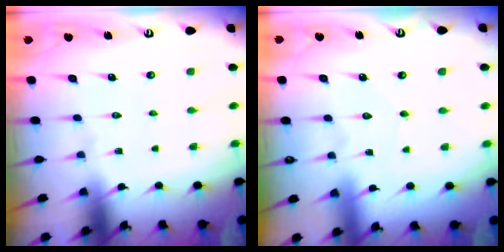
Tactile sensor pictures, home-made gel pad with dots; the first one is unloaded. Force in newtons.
{"total": 2.8, "press": 2.7, "slide": 0.4}